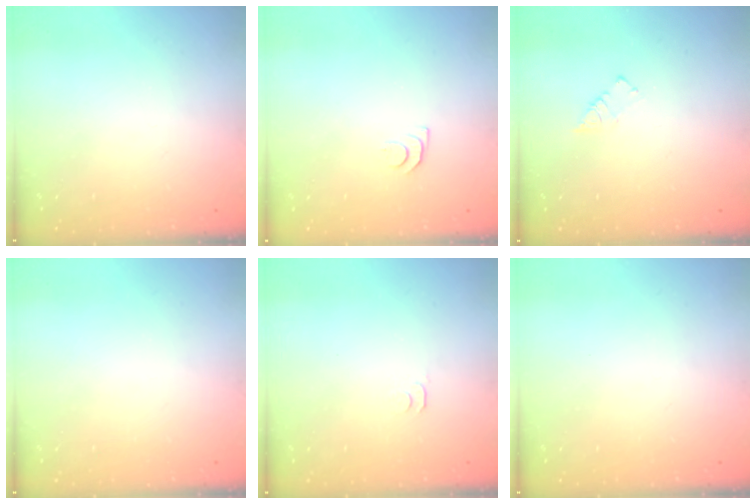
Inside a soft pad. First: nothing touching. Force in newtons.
{"total": 4.0, "press": 4.0, "slide": 0.6}
{"total": 2.6, "press": 2.6, "slide": 0.3}
{"total": 0.0}
{"total": 2.8, "press": 2.7, "slide": 0.5}
{"total": 0.0}